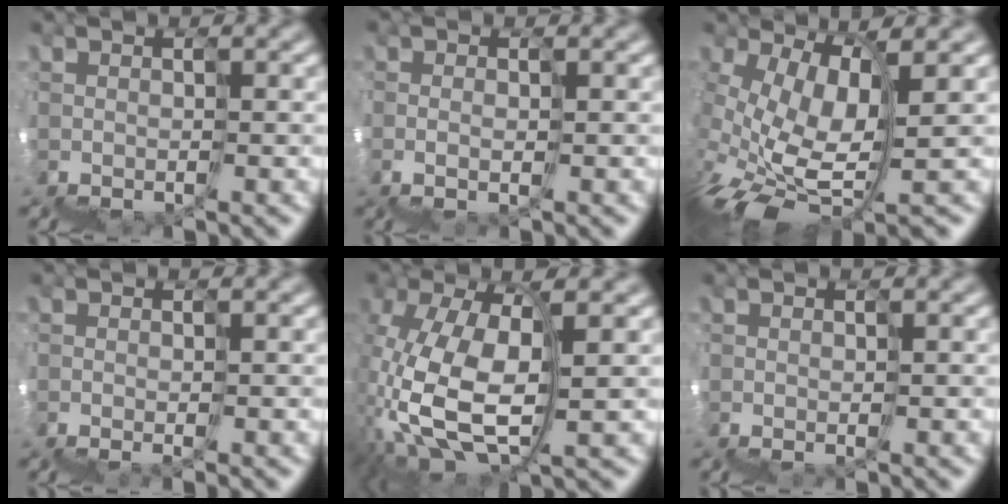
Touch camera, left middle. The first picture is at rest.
{"total": 1.5, "force": [0.0, 0.5, 1.4], "torque": [-0.008, 0.001, 0.004]}
{"total": 2.7, "force": [-0.4, 0.3, 2.6], "torque": [-0.075, 0.004, -0.006]}
{"total": 2.3, "force": [-0.9, 0.6, 2.0], "torque": [-0.017, -0.009, -0.011]}
{"total": 7.6, "force": [-1.3, 3.8, 6.5], "torque": [-0.178, 0.005, -0.020]}
{"total": 1.6, "force": [-0.3, 0.7, 1.4], "torque": [-0.016, -0.004, -0.003]}